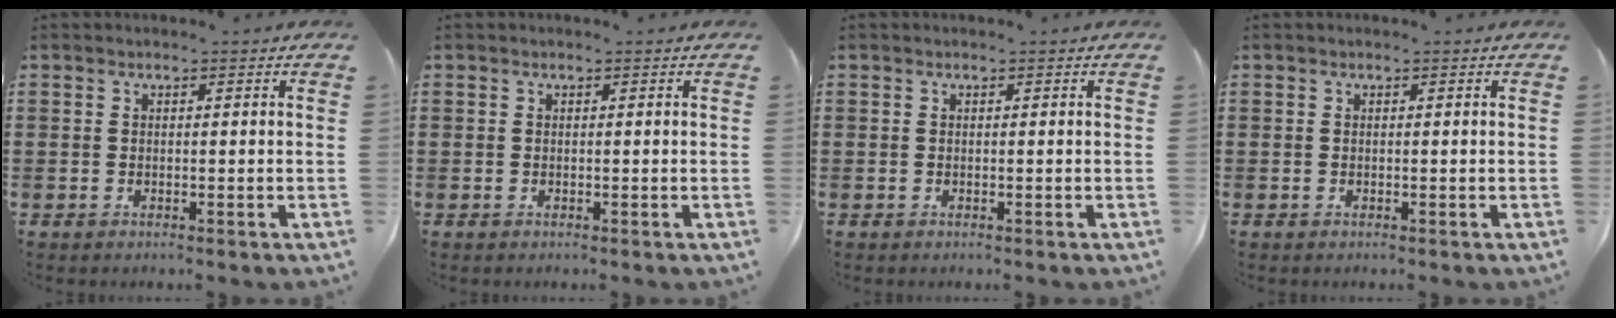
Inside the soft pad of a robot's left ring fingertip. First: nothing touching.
{"total": 0.0}
{"total": 0.0}
{"total": 0.0}